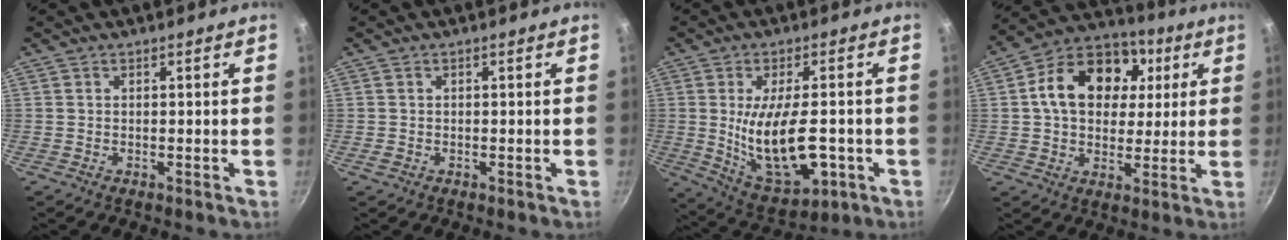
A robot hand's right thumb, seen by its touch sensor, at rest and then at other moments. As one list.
[{"total": 1.1, "force": [-0.4, 0.9, 0.4], "torque": [-0.006, 0.001, -0.006]}, {"total": 15.9, "force": [-2.4, 7.3, 14.0], "torque": [-0.218, -0.007, -0.021]}, {"total": 18.0, "force": [4.2, 13.4, 11.3], "torque": [-0.171, 0.021, 0.053]}]